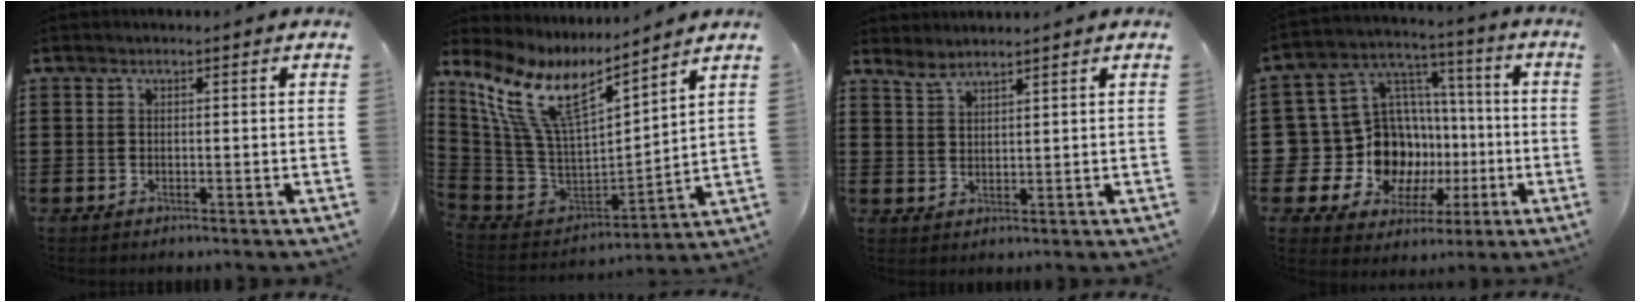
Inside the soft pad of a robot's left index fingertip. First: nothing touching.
{"total": 12.1, "force": [7.5, 3.9, 8.7], "torque": [-0.207, -0.053, 0.130]}
{"total": 2.4, "force": [2.3, 0.2, 0.4], "torque": [-0.014, -0.002, 0.046]}
{"total": 13.7, "force": [-2.3, 12.6, 4.7], "torque": [-0.130, -0.009, -0.015]}